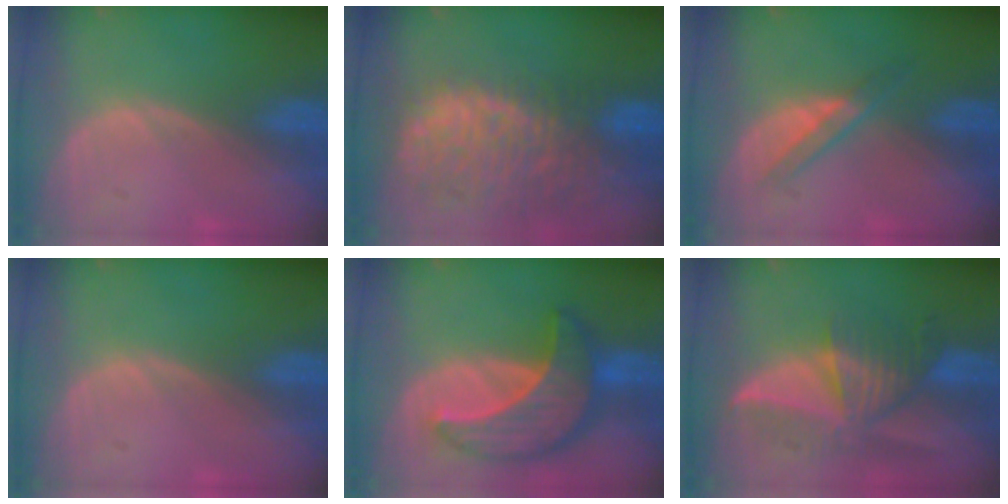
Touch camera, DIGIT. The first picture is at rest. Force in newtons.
{"total": 13.8, "press": 11.3, "slide": 7.9}
{"total": 3.1, "press": 3.1, "slide": 0.3}
{"total": 0.0}
{"total": 10.0, "press": 10.0, "slide": 0.8}
{"total": 8.2, "press": 7.8, "slide": 2.5}